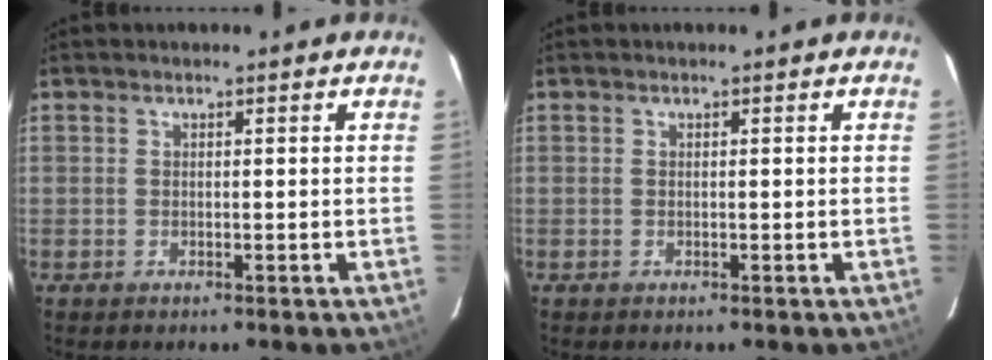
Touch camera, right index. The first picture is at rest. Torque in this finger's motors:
{"motor_torque": [0.00, 0.00, 0.00, 0.00]}